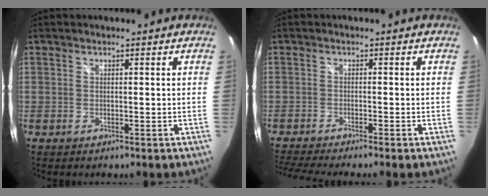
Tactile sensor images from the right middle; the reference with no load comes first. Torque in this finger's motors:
{"motor_torque": [1.11, -1.02, 0.12, 0.06]}